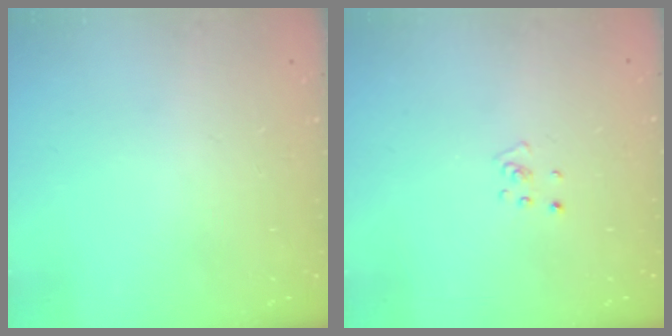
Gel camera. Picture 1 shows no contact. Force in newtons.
{"total": 2.2, "press": 2.2, "slide": 0.2}